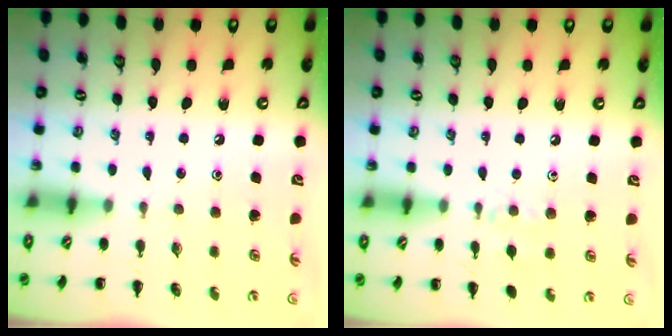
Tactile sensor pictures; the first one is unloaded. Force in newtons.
{"total": 5.7, "press": 5.5, "slide": 1.4}